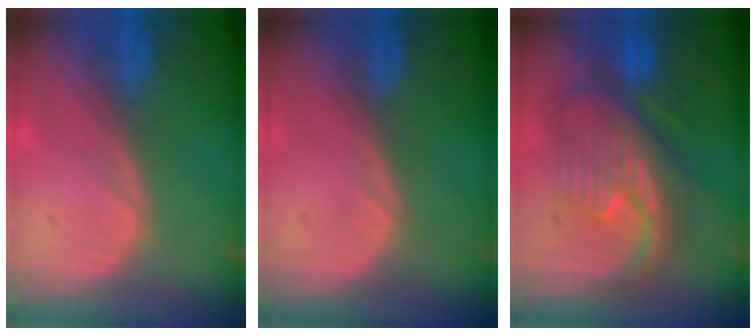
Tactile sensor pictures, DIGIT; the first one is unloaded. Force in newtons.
{"total": 0.0}
{"total": 9.4, "press": 9.4, "slide": 0.6}